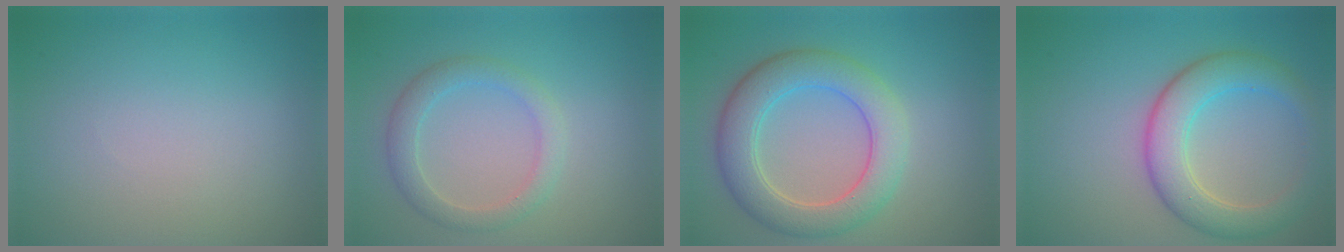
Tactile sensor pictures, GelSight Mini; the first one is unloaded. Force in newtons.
{"total": 2.8, "press": 2.8, "slide": 0.1}
{"total": 5.9, "press": 5.9, "slide": 0.3}
{"total": 5.0, "press": 5.0, "slide": 0.3}